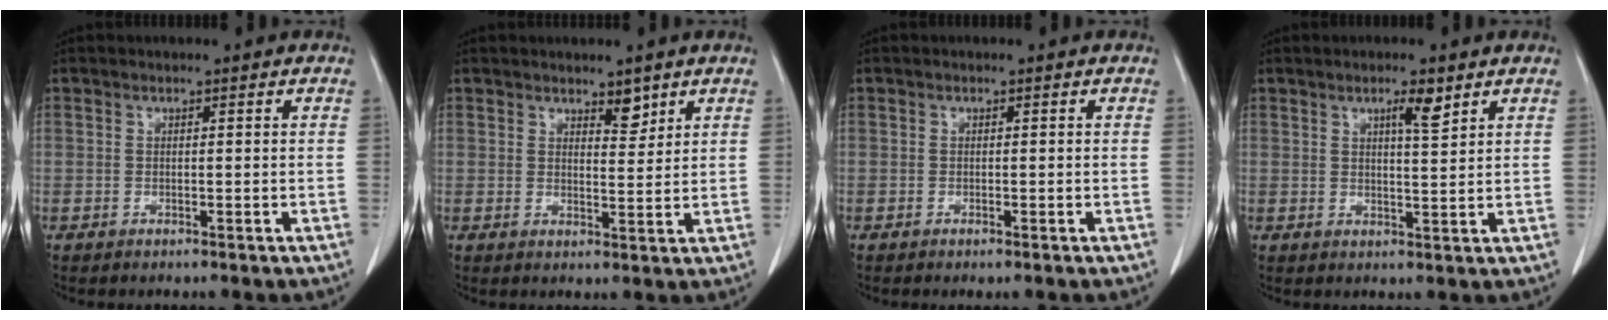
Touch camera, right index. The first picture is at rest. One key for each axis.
{"total": 2.6, "fx": 2.0, "fy": 1.0, "fz": 1.4, "tx": -0.018, "ty": -0.008, "tz": 0.034}
{"total": 0.6, "fx": -0.4, "fy": -0.1, "fz": 0.4, "tx": -0.010, "ty": -0.002, "tz": -0.005}
{"total": 3.4, "fx": 2.1, "fy": 0.3, "fz": 2.6, "tx": -0.044, "ty": -0.003, "tz": 0.033}